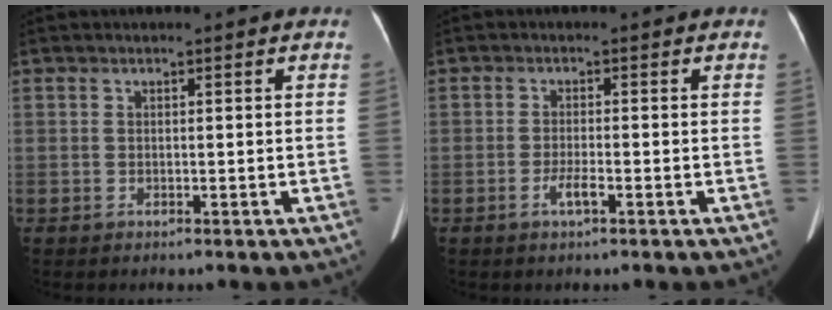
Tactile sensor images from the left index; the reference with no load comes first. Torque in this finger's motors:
{"motor_torque": [-0.01, -0.27, -0.01, 0.00]}